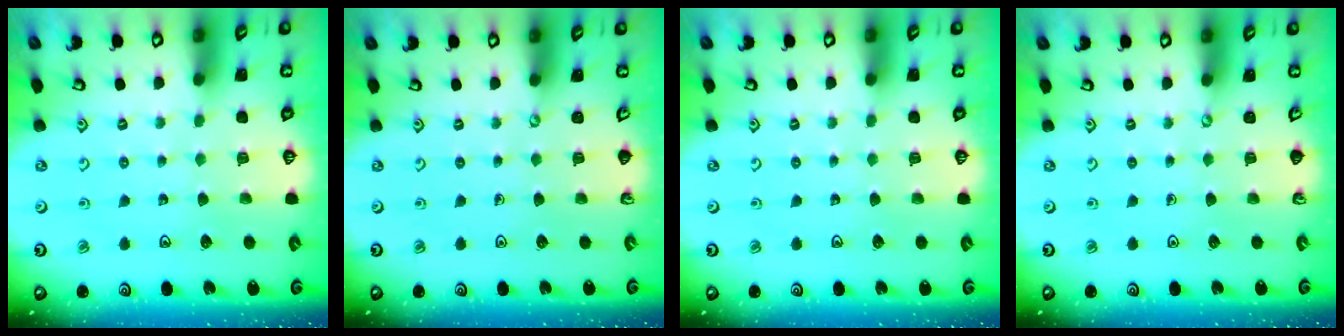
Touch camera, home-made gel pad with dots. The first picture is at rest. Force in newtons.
{"total": 0.0}
{"total": 0.0}
{"total": 0.0}